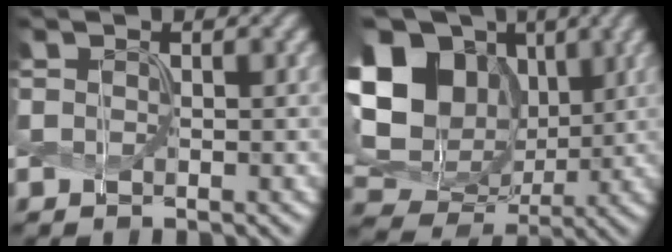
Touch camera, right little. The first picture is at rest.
{"total": 18.0, "force": [5.3, 13.9, 10.2], "torque": [-0.235, 0.043, 0.098]}